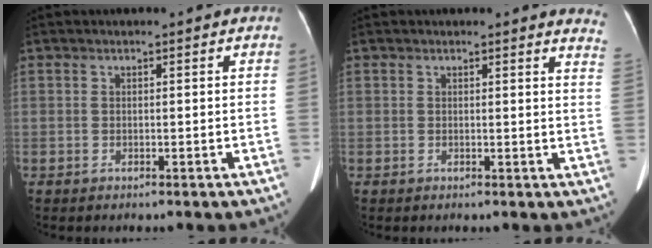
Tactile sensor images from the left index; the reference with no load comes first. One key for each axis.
{"total": 4.4, "fx": 4.3, "fy": 0.5, "fz": 0.7, "tx": -0.002, "ty": -0.026, "tz": 0.012}